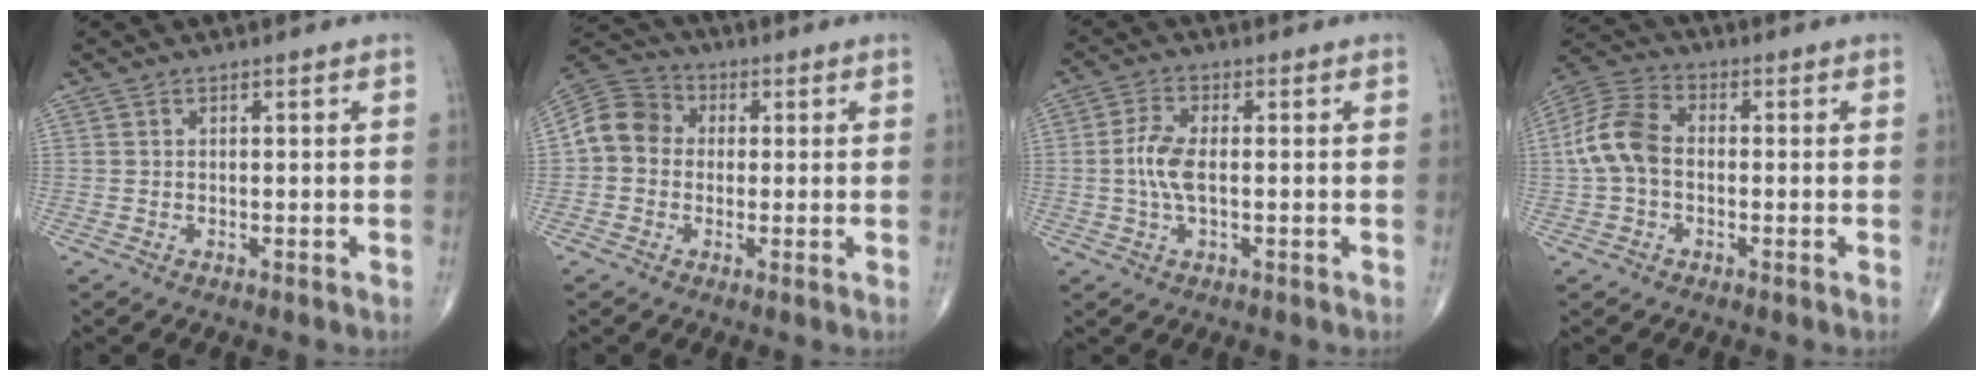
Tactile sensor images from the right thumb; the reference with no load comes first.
{"total": 8.9, "force": [0.1, 7.8, 4.3], "torque": [-0.068, 0.029, -0.012]}
{"total": 5.6, "force": [-0.2, 2.3, 5.0], "torque": [-0.119, 0.007, -0.009]}
{"total": 9.5, "force": [-0.5, 6.4, 6.9], "torque": [-0.145, 0.029, -0.023]}